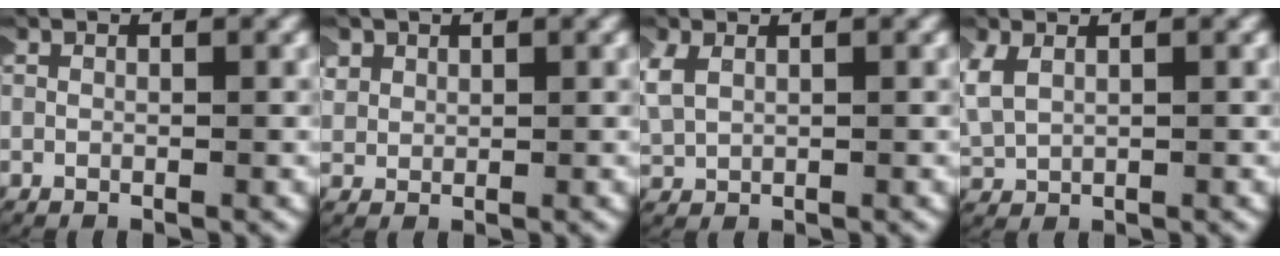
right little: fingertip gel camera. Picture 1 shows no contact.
{"total": 2.2, "force": [1.0, 1.7, 0.9], "torque": [-0.037, -0.002, 0.021]}
{"total": 2.7, "force": [1.1, 2.0, 1.4], "torque": [-0.054, 0.001, 0.027]}
{"total": 3.6, "force": [1.1, 2.9, 1.9], "torque": [-0.066, -0.001, 0.027]}